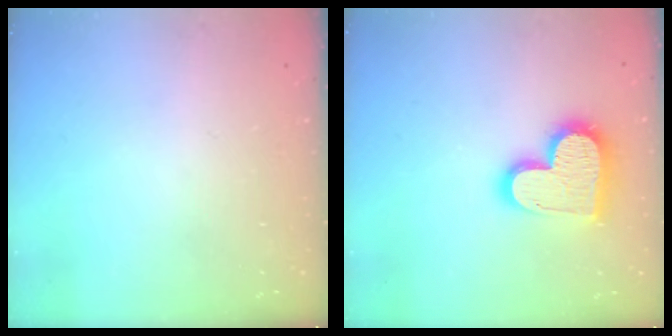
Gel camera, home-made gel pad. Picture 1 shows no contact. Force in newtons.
{"total": 17.4, "press": 17.3, "slide": 1.3}